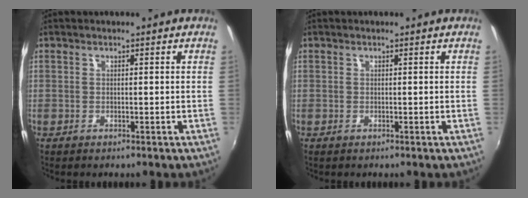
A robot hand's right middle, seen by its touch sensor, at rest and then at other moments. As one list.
[{"total": 0.0}]